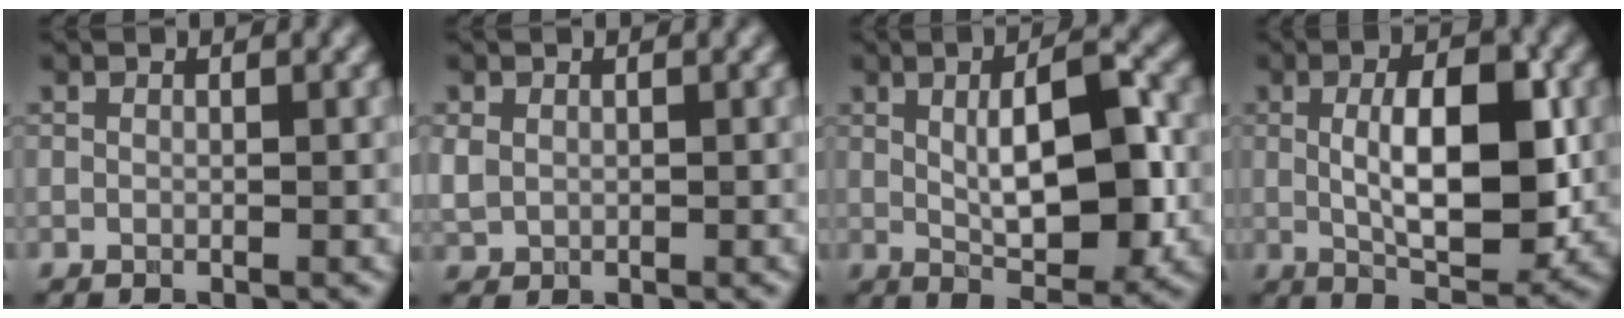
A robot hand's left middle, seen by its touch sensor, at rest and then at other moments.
{"total": 1.3, "force": [0.2, 1.1, 0.6], "torque": [-0.017, 0.000, 0.005]}
{"total": 7.7, "force": [0.4, 2.5, 7.3], "torque": [-0.106, 0.005, 0.006]}
{"total": 8.6, "force": [0.3, 3.2, 8.0], "torque": [-0.122, -0.001, 0.006]}